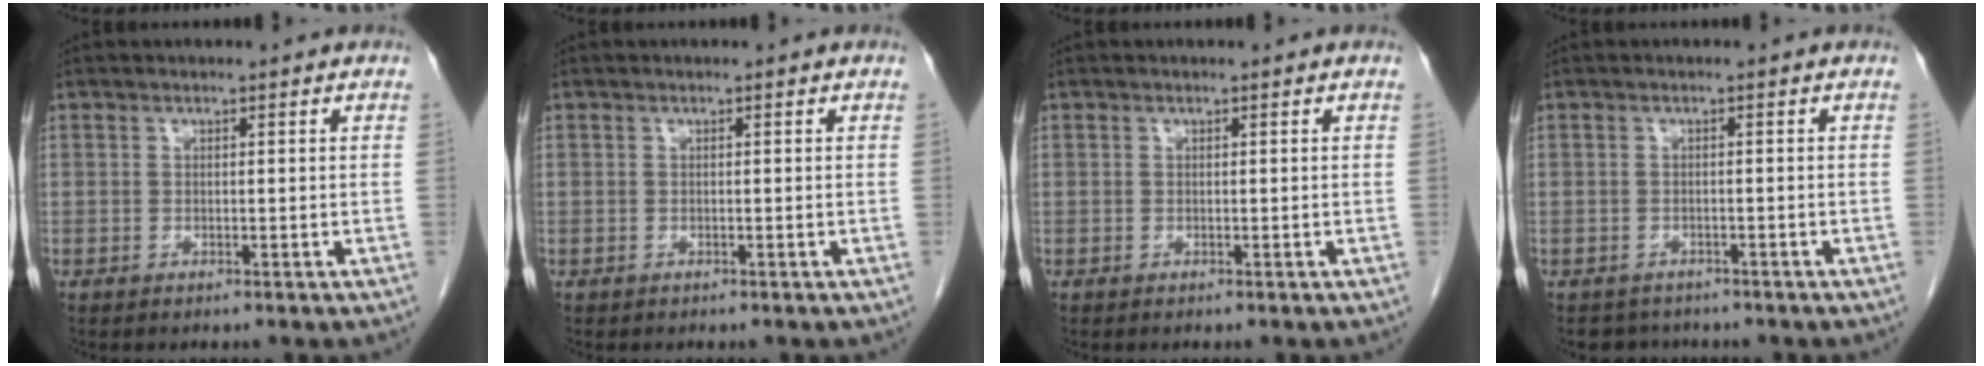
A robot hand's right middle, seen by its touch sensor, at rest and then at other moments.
{"total": 0.0}
{"total": 0.0}
{"total": 2.6, "force": [-2.2, 1.4, -0.2], "torque": [-0.004, 0.001, -0.033]}